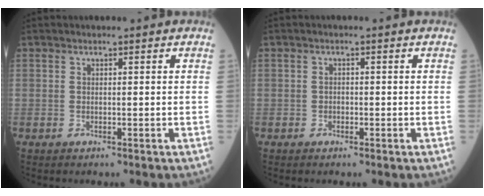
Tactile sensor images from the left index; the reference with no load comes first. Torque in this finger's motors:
{"motor_torque": [-0.08, 0.05, 0.00, 0.00]}